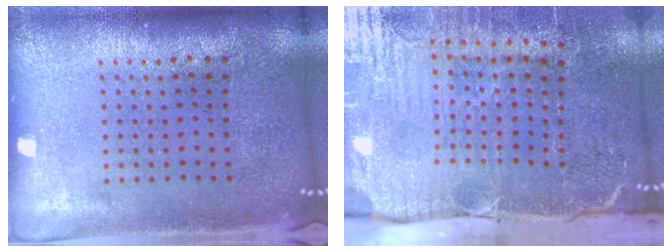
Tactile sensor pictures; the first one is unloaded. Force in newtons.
{"total": 5.2, "press": 4.4, "slide": 2.8}